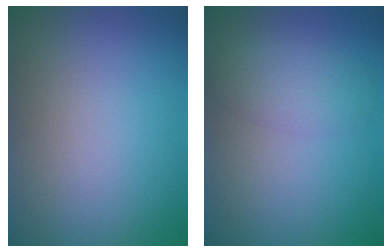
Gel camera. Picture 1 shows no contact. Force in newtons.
{"total": 2.8, "press": 2.8, "slide": 0.1}